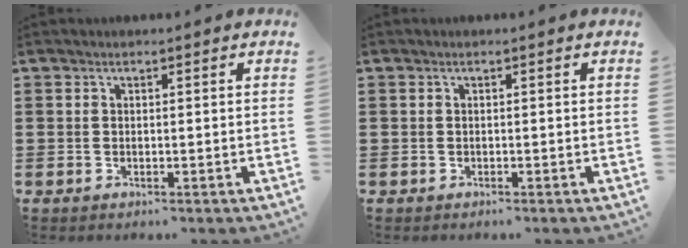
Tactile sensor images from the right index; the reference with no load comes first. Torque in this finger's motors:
{"motor_torque": [1.05, 1.08, -0.02, -0.01]}